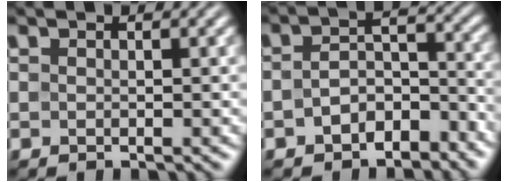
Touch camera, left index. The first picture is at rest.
{"total": 4.8, "force": [-2.6, 2.8, 2.9], "torque": [-0.044, 0.003, -0.050]}